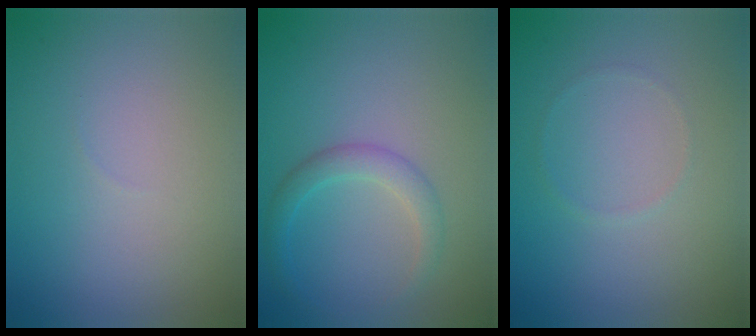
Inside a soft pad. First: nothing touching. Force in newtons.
{"total": 2.2, "press": 2.2, "slide": 0.0}
{"total": 0.5, "press": 0.5, "slide": 0.1}